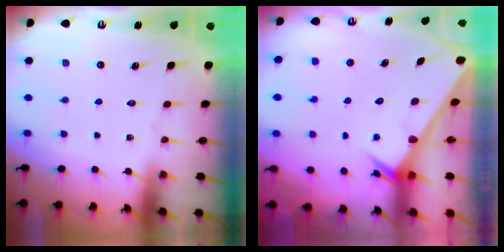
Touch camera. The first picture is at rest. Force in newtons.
{"total": 2.4, "press": 2.4, "slide": 0.1}